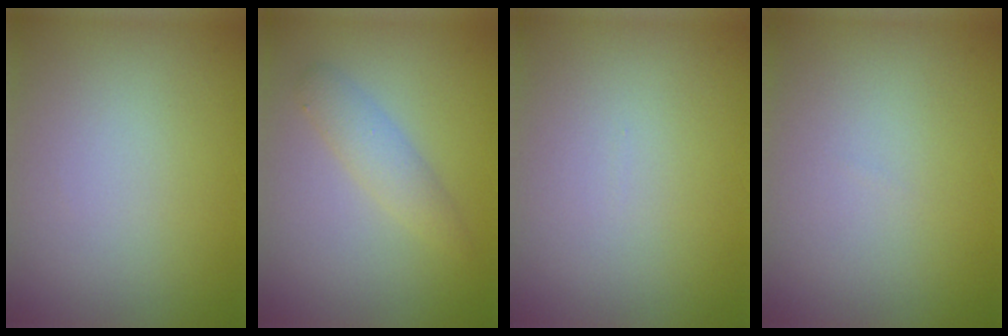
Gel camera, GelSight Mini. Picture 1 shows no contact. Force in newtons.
{"total": 2.2, "press": 2.2, "slide": 0.1}
{"total": 0.0}
{"total": 0.0}